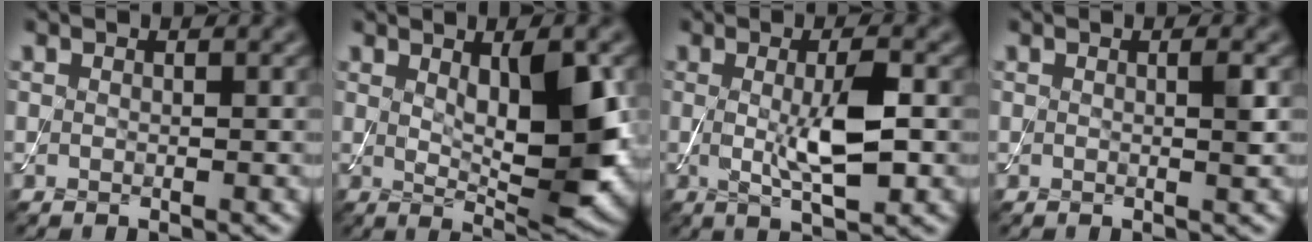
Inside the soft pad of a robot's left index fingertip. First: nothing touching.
{"total": 7.1, "force": [1.0, 2.0, 6.8], "torque": [-0.100, -0.010, 0.020]}
{"total": 4.9, "force": [0.0, 1.1, 4.8], "torque": [-0.089, -0.008, 0.004]}
{"total": 0.9, "force": [0.1, 0.0, 0.9], "torque": [-0.014, -0.001, 0.000]}